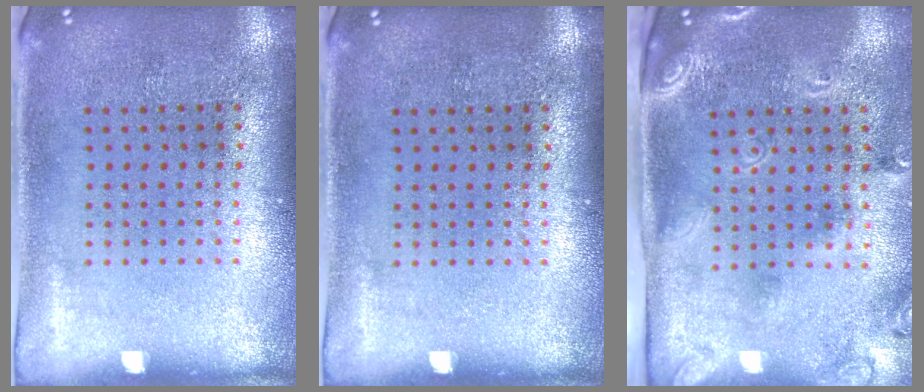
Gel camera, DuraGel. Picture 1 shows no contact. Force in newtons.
{"total": 0.0}
{"total": 2.5, "press": 1.7, "slide": 1.9}